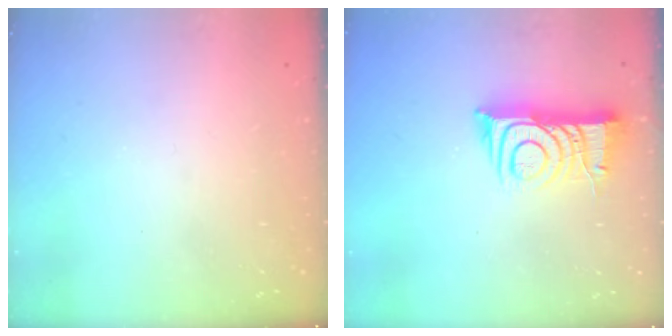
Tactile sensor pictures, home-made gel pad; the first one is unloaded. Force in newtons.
{"total": 9.9, "press": 9.9, "slide": 1.0}